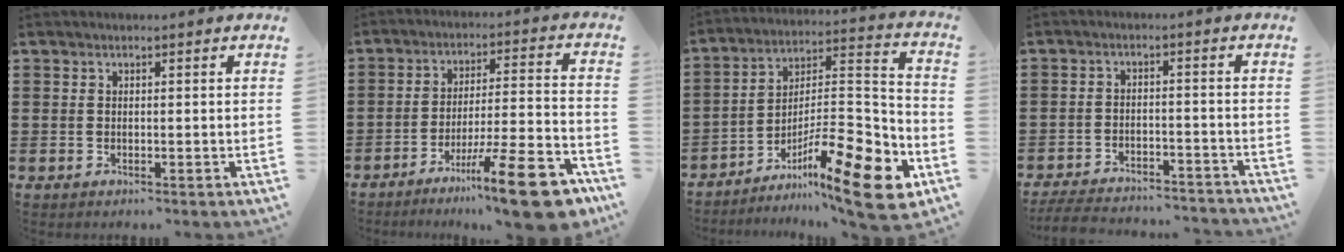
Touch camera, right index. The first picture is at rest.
{"total": 15.0, "force": [-10.1, 1.5, 11.0], "torque": [-0.154, 0.040, -0.167]}
{"total": 17.1, "force": [-10.4, 3.7, 13.0], "torque": [-0.188, 0.035, -0.173]}
{"total": 4.9, "force": [-4.7, 0.4, 1.1], "torque": [-0.029, -0.001, -0.096]}